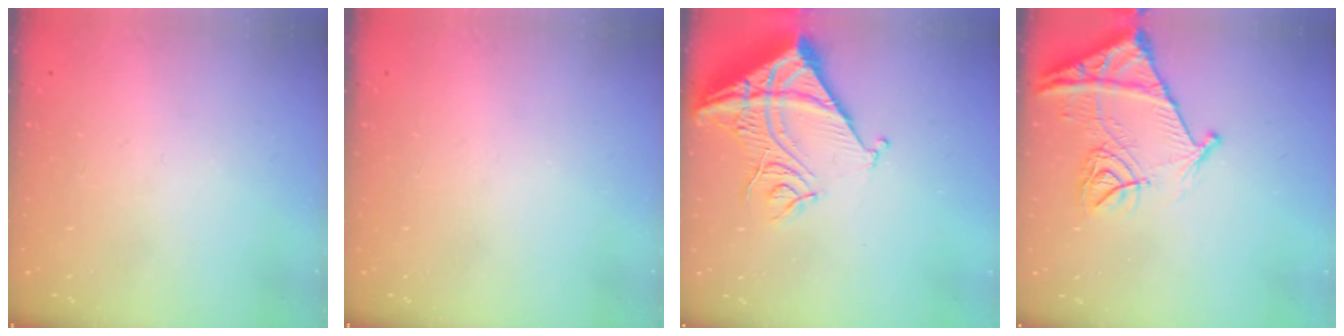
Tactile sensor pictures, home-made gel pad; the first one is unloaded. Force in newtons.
{"total": 0.0}
{"total": 16.8, "press": 16.6, "slide": 2.1}
{"total": 13.6, "press": 13.6, "slide": 1.5}